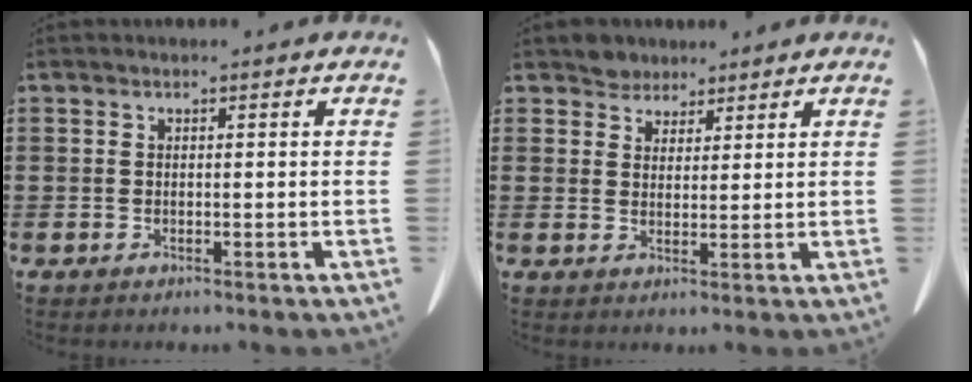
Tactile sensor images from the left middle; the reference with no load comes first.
{"total": 3.2, "force": [2.9, 1.4, -0.1], "torque": [-0.010, 0.001, 0.058]}